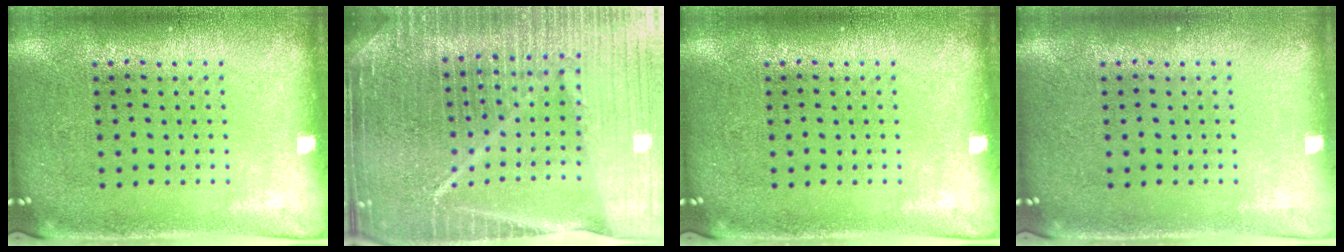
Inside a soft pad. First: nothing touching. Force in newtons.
{"total": 6.8, "press": 5.8, "slide": 3.5}
{"total": 0.0}
{"total": 0.0}